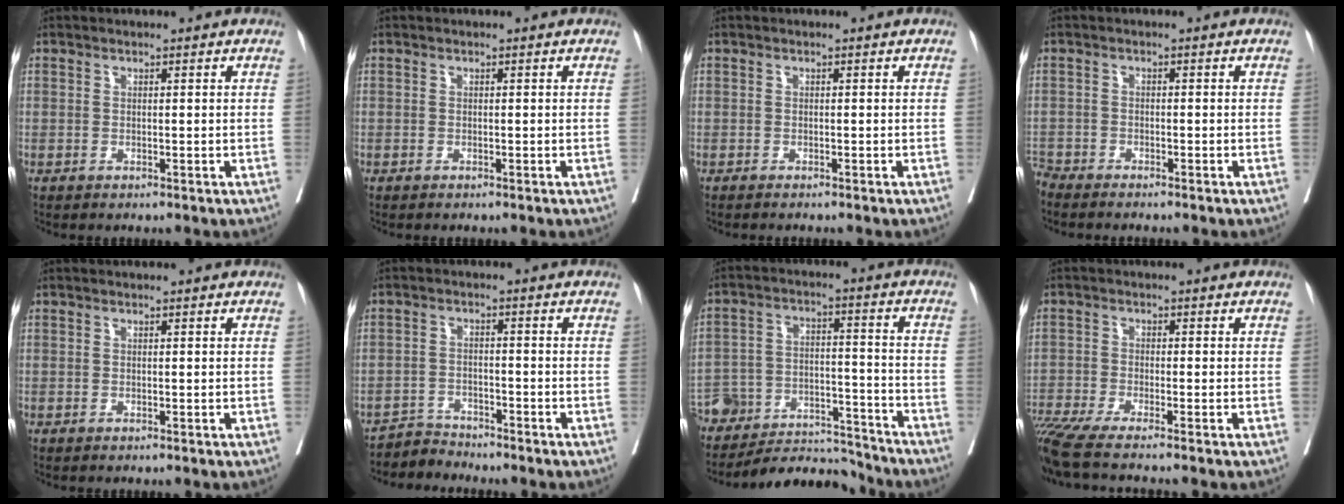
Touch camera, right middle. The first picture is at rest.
{"total": 0.0}
{"total": 0.9, "force": [-0.8, -0.1, 0.4], "torque": [-0.002, 0.002, -0.010]}
{"total": 3.3, "force": [-3.2, -0.1, 0.5], "torque": [0.001, -0.009, -0.059]}
{"total": 0.0}
{"total": 3.2, "force": [-2.9, 0.3, -1.4], "torque": [0.032, -0.004, -0.053]}
{"total": 15.6, "force": [-15.1, 3.5, 2.0], "torque": [-0.041, 0.032, -0.236]}
{"total": 9.4, "force": [-7.9, -1.0, 4.9], "torque": [-0.076, -0.021, -0.135]}